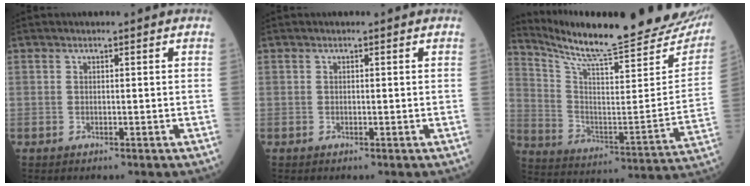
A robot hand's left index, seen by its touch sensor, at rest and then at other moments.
{"total": 0.0}
{"total": 29.0, "force": [25.7, 2.7, 13.1], "torque": [-0.218, -0.092, 0.352]}